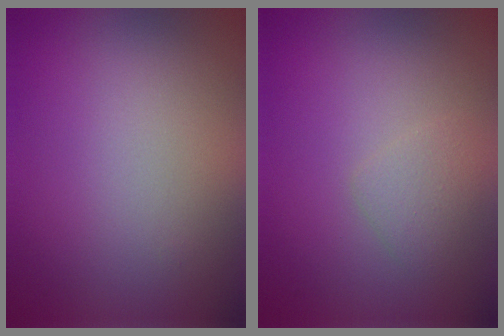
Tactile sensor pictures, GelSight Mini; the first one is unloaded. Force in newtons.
{"total": 1.4, "press": 1.4, "slide": 0.1}